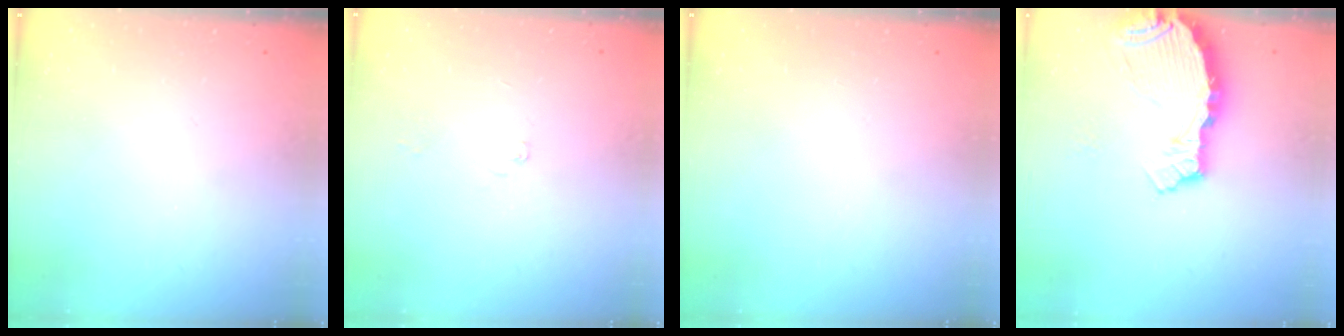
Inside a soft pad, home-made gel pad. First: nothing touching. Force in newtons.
{"total": 0.9, "press": 0.9, "slide": 0.1}
{"total": 0.0}
{"total": 6.7, "press": 6.7, "slide": 0.7}